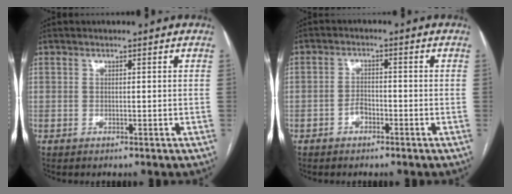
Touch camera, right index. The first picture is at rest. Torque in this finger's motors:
{"motor_torque": [0.20, 0.01, -0.14, -0.04]}